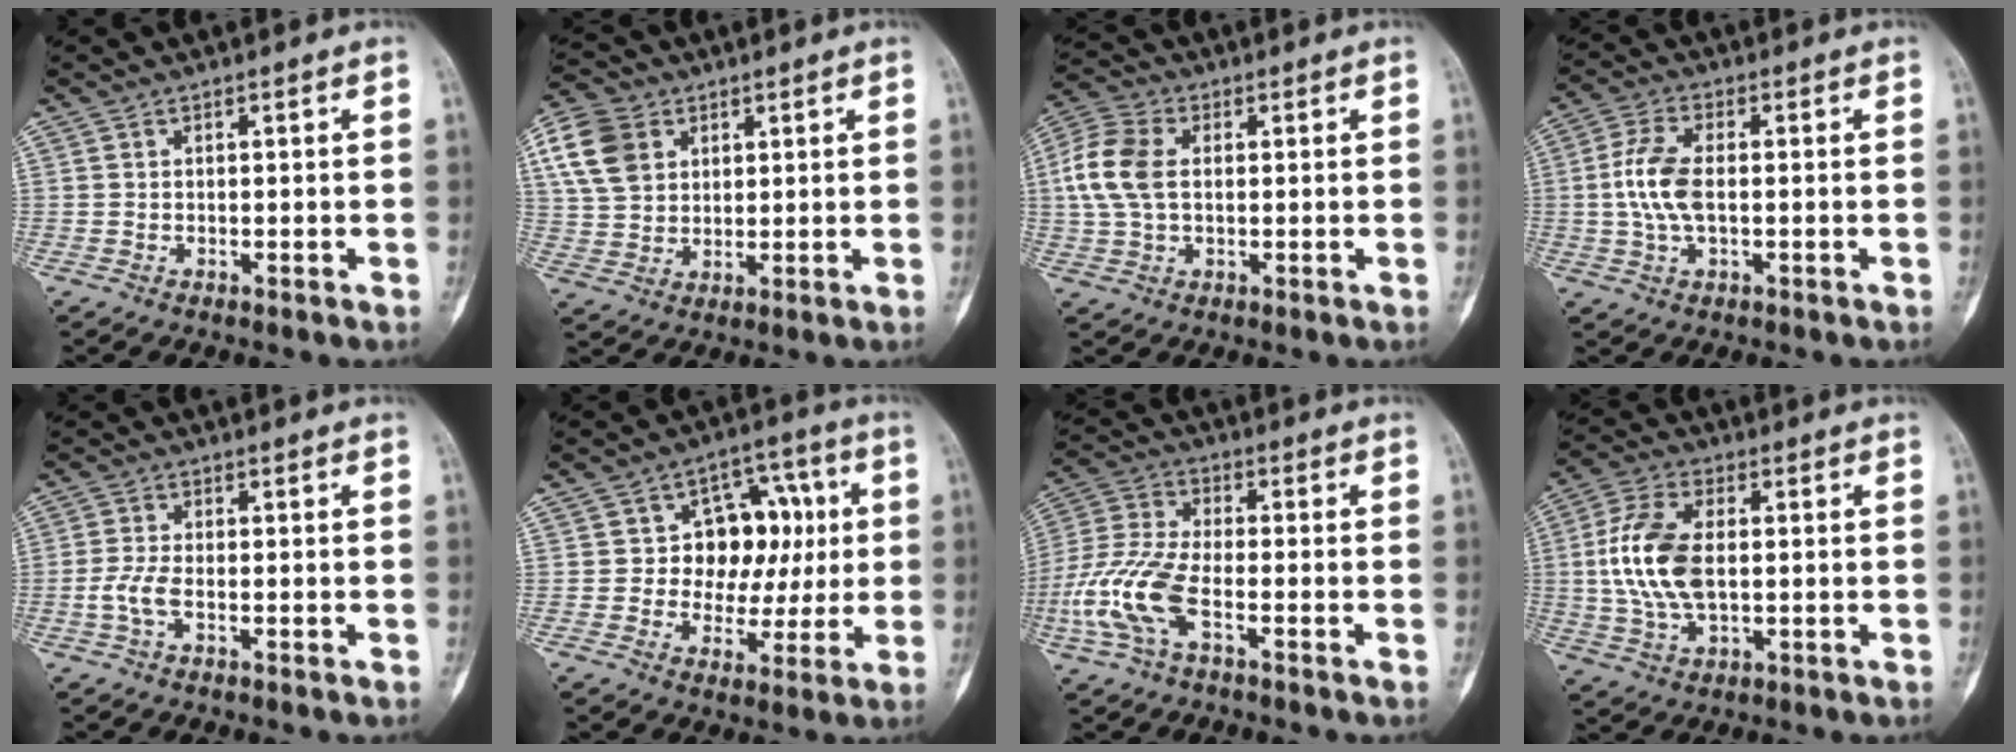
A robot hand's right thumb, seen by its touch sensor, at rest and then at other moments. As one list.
[{"total": 10.5, "force": [4.0, 7.9, 5.7], "torque": [-0.101, -0.002, 0.075]}, {"total": 9.9, "force": [1.0, 6.3, 7.6], "torque": [-0.173, 0.019, 0.018]}, {"total": 8.0, "force": [-0.2, 3.9, 7.0], "torque": [-0.157, 0.013, -0.006]}, {"total": 3.5, "force": [-1.1, 1.4, 3.1], "torque": [-0.077, 0.004, -0.025]}, {"total": 12.9, "force": [1.6, 9.7, 8.4], "torque": [-0.055, 0.019, 0.025]}, {"total": 12.1, "force": [-4.4, 5.3, 9.9], "torque": [-0.234, 0.024, -0.090]}, {"total": 12.7, "force": [0.4, 7.1, 10.6], "torque": [-0.220, 0.010, 0.008]}]